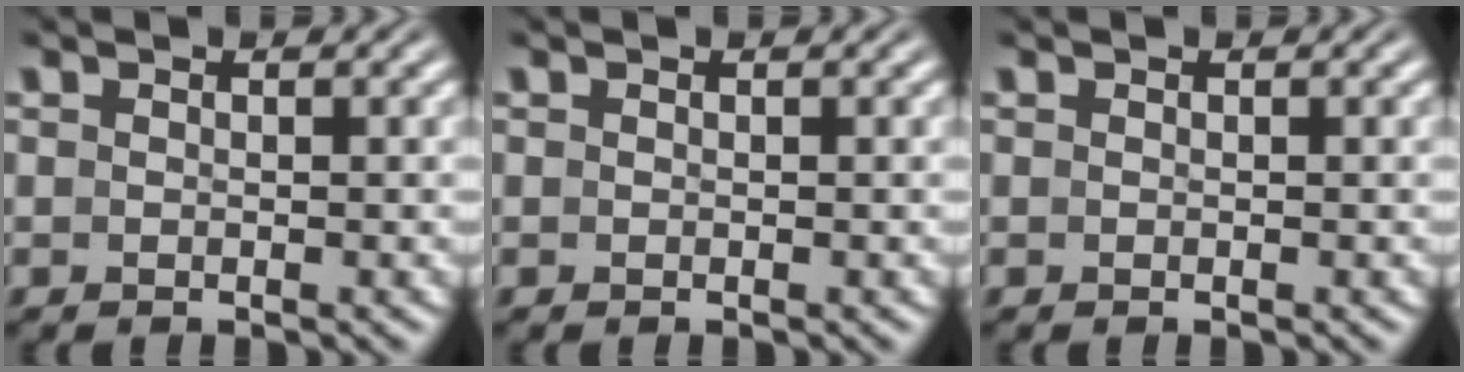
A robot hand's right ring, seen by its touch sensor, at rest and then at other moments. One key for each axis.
{"total": 0.0}
{"total": 0.0}